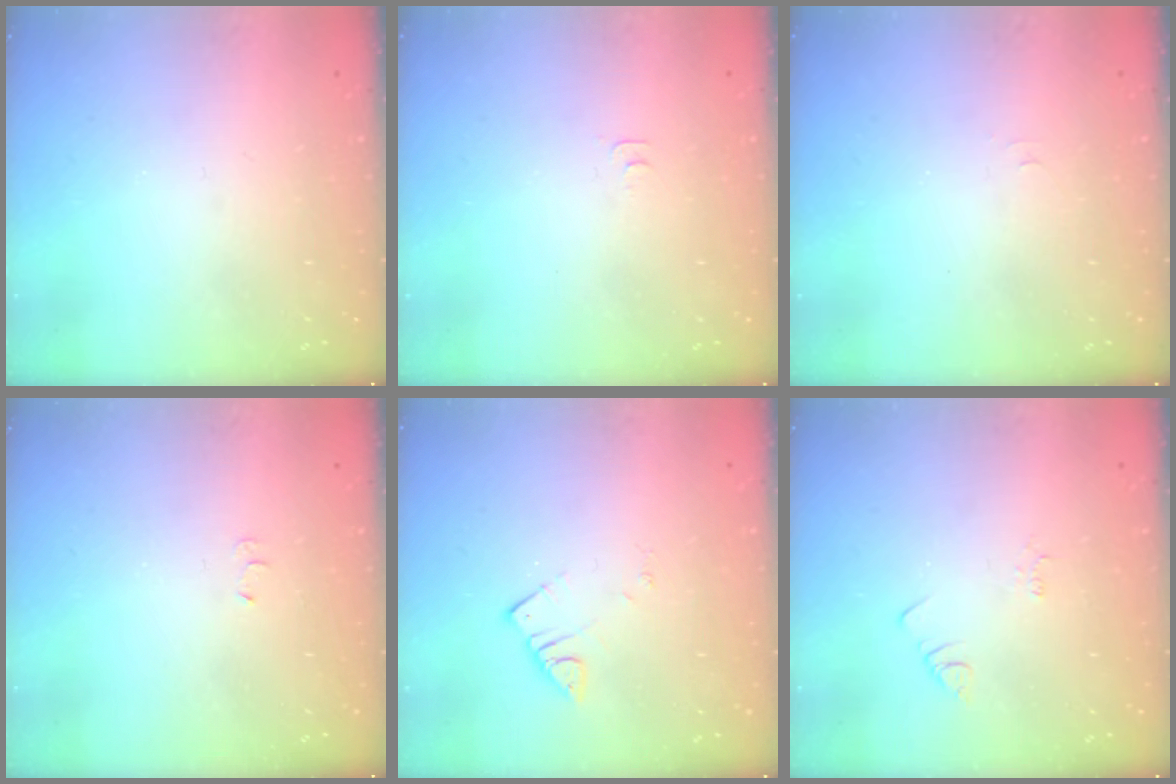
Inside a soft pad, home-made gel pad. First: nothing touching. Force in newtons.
{"total": 5.4, "press": 5.4, "slide": 0.8}
{"total": 3.6, "press": 3.6, "slide": 0.3}
{"total": 4.2, "press": 4.2, "slide": 0.5}
{"total": 2.7, "press": 2.7, "slide": 0.2}
{"total": 1.9, "press": 1.9, "slide": 0.2}